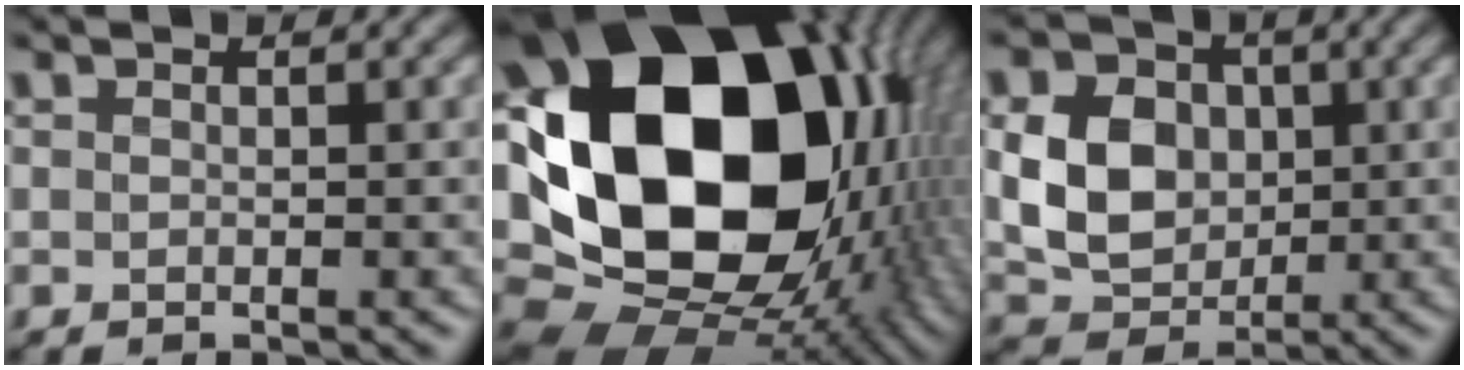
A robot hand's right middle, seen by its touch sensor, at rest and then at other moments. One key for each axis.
{"total": 21.1, "fx": 2.2, "fy": 16.2, "fz": 13.3, "tx": -0.287, "ty": -0.008, "tz": 0.064}
{"total": 5.9, "fx": 0.6, "fy": 4.9, "fz": 3.3, "tx": -0.070, "ty": 0.004, "tz": 0.012}